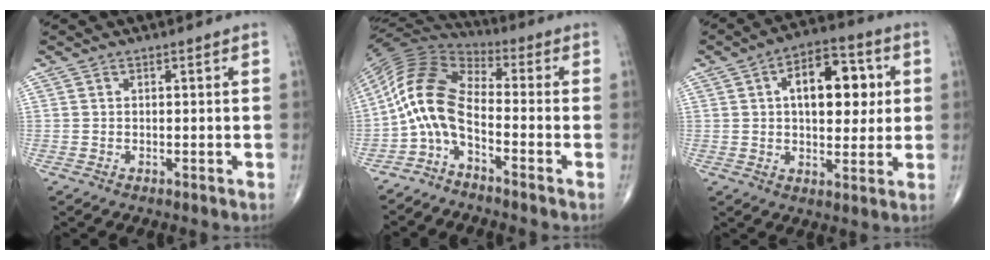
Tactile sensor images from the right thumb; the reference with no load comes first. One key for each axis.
{"total": 10.1, "fx": -3.6, "fy": 4.4, "fz": 8.4, "tx": -0.166, "ty": 0.061, "tz": -0.090}
{"total": 14.0, "fx": 2.9, "fy": 7.7, "fz": 11.3, "tx": -0.128, "ty": 0.009, "tz": 0.037}